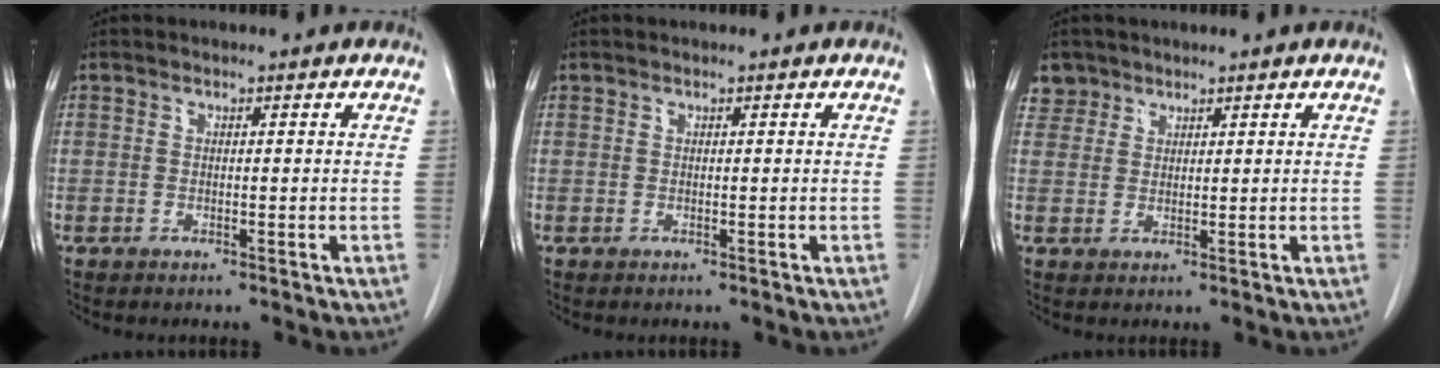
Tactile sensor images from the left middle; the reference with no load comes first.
{"total": 0.0}
{"total": 3.0, "force": [2.2, 2.0, -0.4], "torque": [0.018, 0.005, 0.039]}